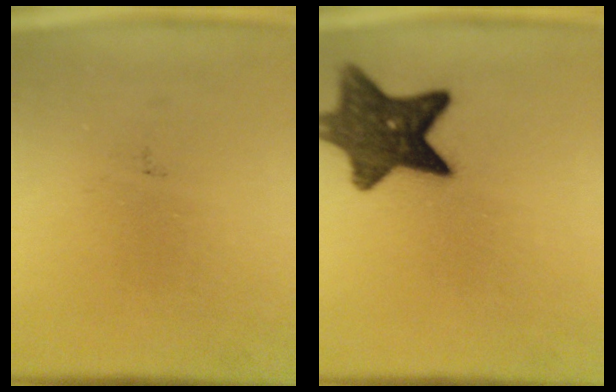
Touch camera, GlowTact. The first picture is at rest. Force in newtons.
{"total": 11.2}